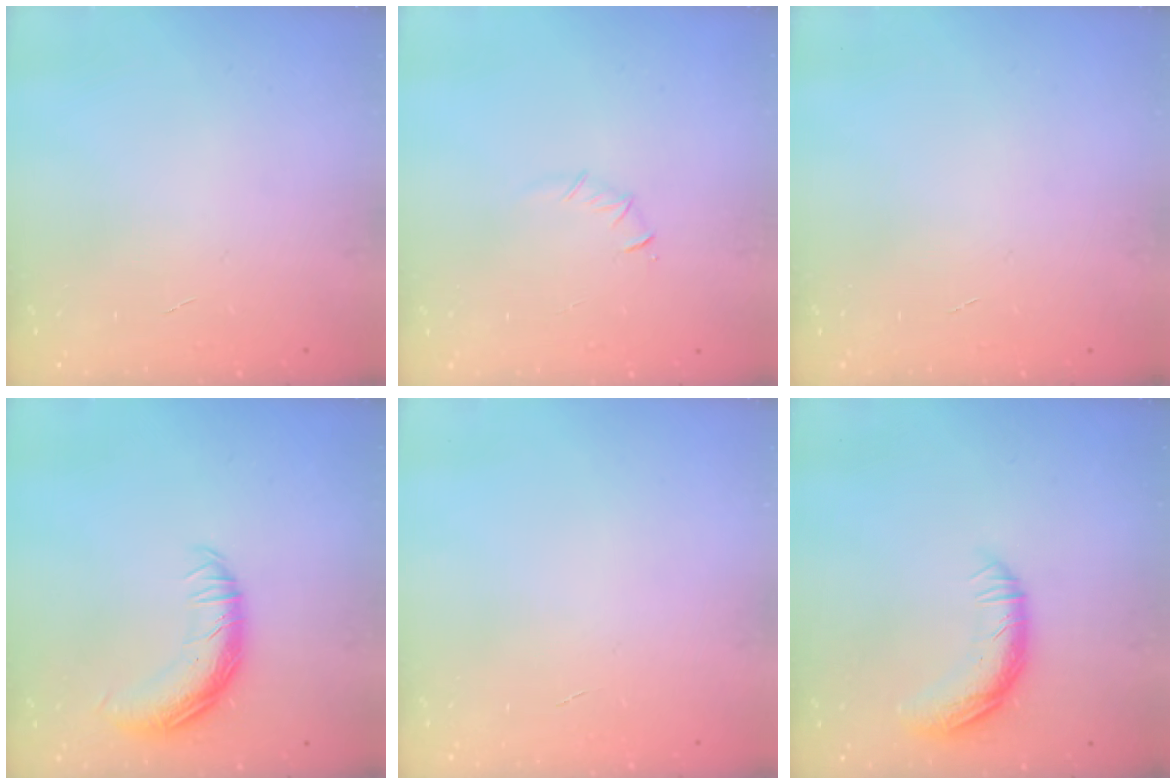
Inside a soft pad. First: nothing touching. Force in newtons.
{"total": 3.5, "press": 3.3, "slide": 1.2}
{"total": 0.0}
{"total": 13.8, "press": 13.7, "slide": 0.9}
{"total": 0.0}
{"total": 11.5, "press": 11.5, "slide": 0.6}